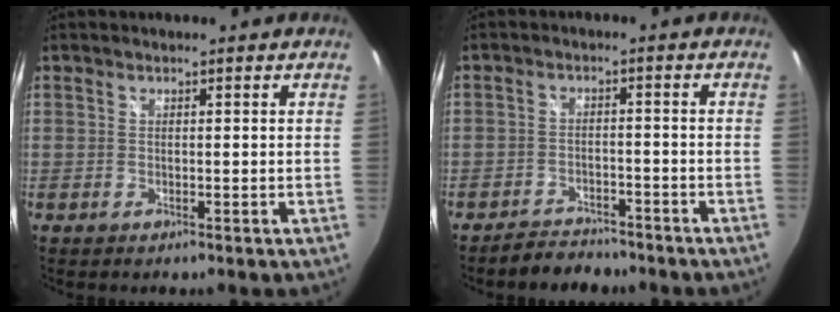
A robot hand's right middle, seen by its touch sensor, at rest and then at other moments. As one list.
[{"total": 4.6, "force": [-4.4, 1.4, 0.2], "torque": [-0.020, 0.008, -0.069]}]